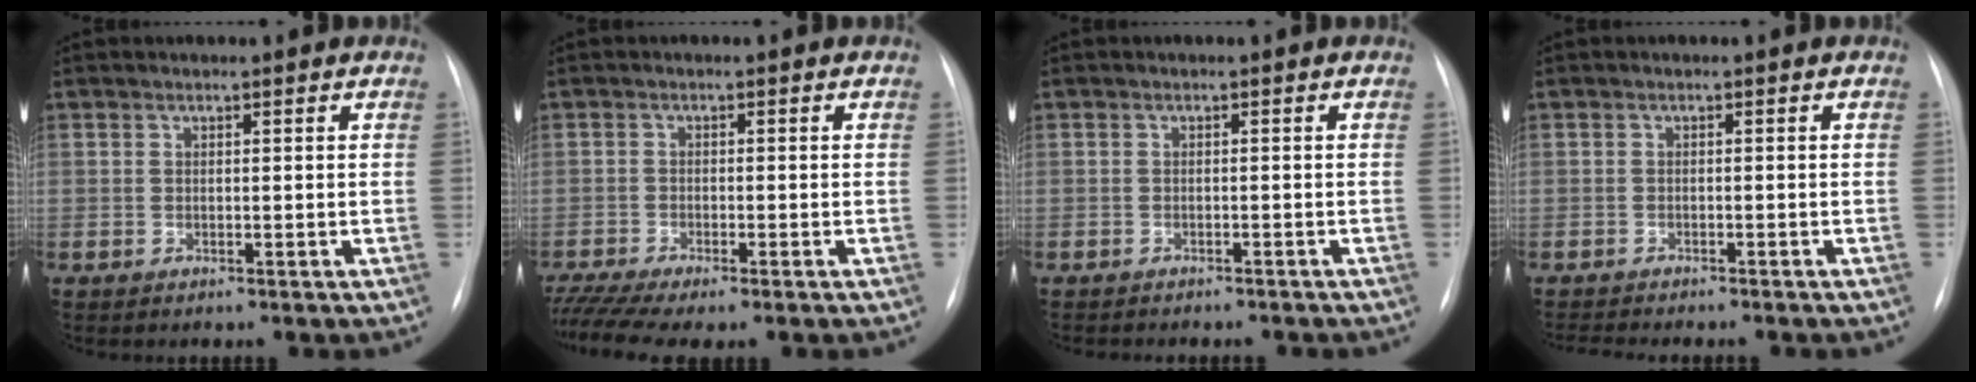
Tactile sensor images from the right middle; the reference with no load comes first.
{"total": 6.7, "force": [-5.4, 0.6, 4.0], "torque": [-0.075, -0.006, -0.090]}
{"total": 5.8, "force": [-5.2, 1.6, 2.2], "torque": [-0.022, 0.001, -0.059]}
{"total": 6.7, "force": [-6.1, 0.9, 2.8], "torque": [-0.033, -0.003, -0.083]}